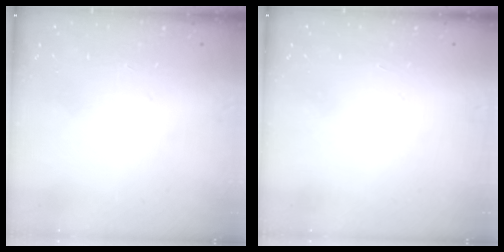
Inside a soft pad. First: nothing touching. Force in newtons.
{"total": 1.5, "press": 1.5, "slide": 0.1}